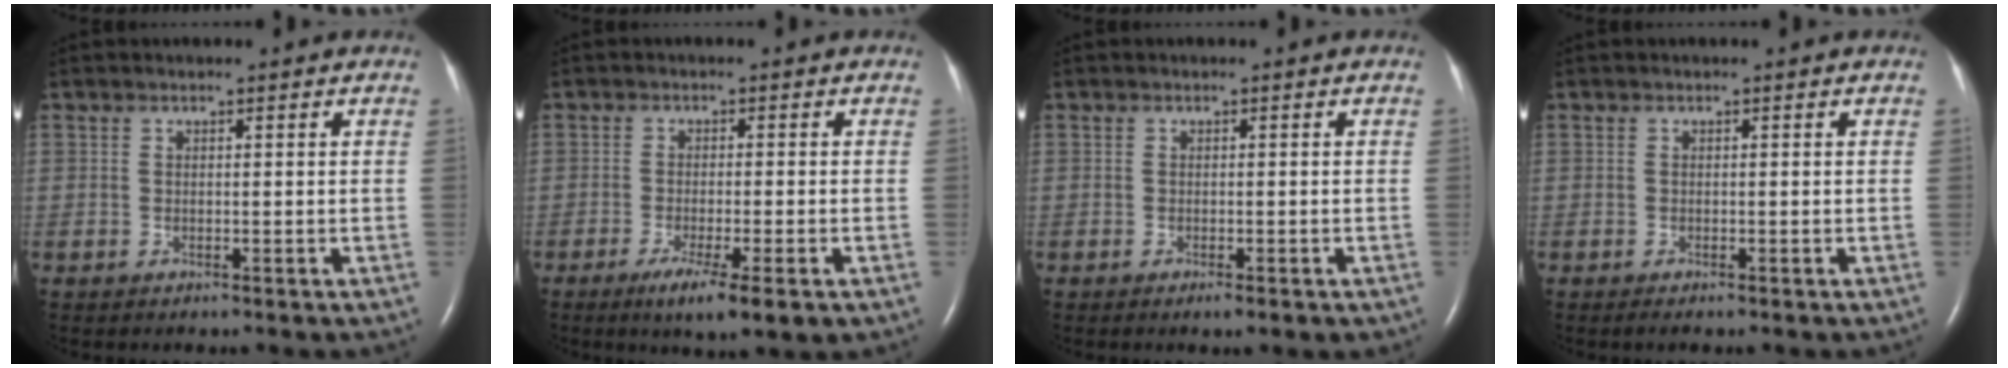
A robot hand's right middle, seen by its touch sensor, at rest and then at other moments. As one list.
[{"total": 7.1, "force": [-4.0, 0.6, 5.9], "torque": [-0.097, -0.020, -0.060]}, {"total": 2.3, "force": [-1.4, 0.6, 1.7], "torque": [-0.021, -0.004, -0.016]}, {"total": 0.8, "force": [-0.6, 0.0, 0.5], "torque": [-0.013, -0.003, -0.008]}]